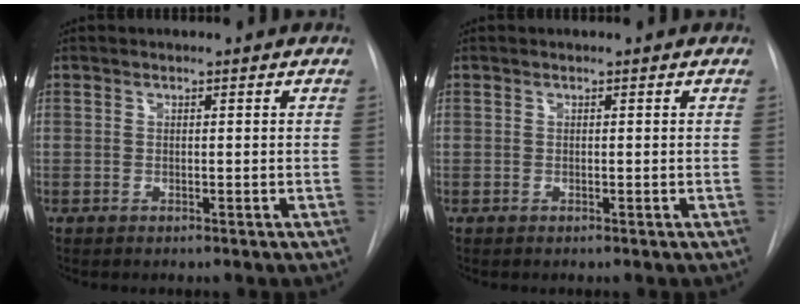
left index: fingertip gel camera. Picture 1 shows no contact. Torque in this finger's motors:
{"motor_torque": [0.01, -0.02, 0.04, 0.00]}